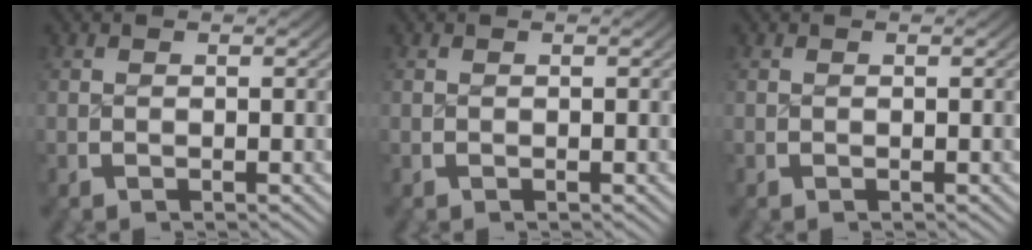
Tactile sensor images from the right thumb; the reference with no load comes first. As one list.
[{"total": 0.0}, {"total": 0.0}]